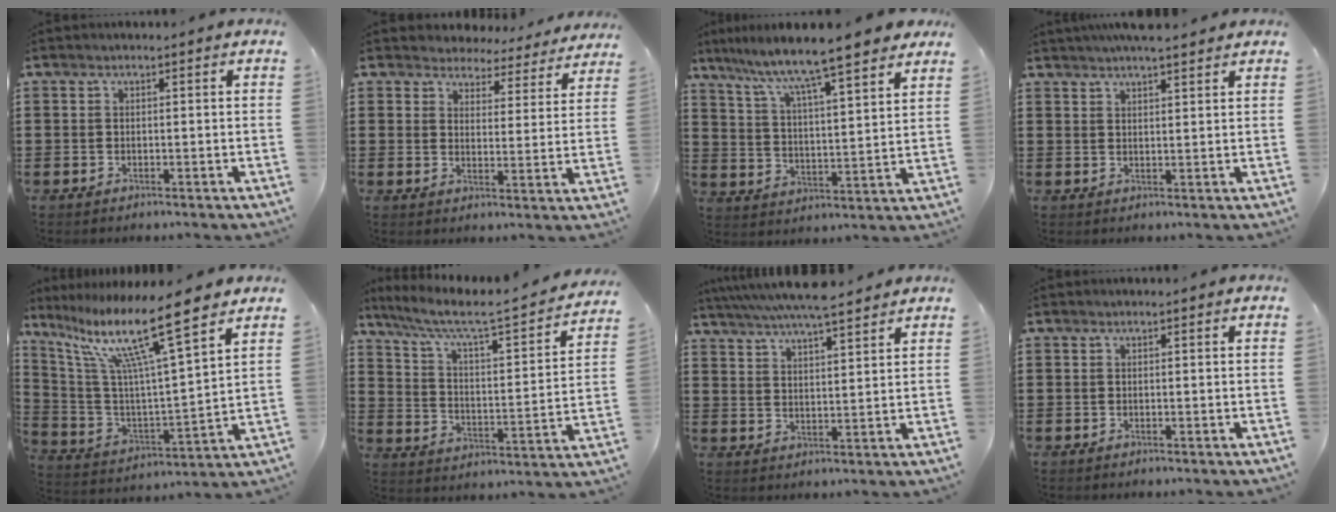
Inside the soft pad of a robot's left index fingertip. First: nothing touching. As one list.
[{"total": 4.5, "force": [4.4, 0.8, -0.1], "torque": [-0.016, -0.032, 0.075]}, {"total": 7.8, "force": [7.0, -0.2, 3.6], "torque": [-0.099, -0.048, 0.111]}, {"total": 3.9, "force": [3.5, 0.1, 1.6], "torque": [-0.040, -0.003, 0.065]}, {"total": 14.4, "force": [10.1, 1.0, 10.3], "torque": [-0.221, -0.058, 0.162]}, {"total": 5.7, "force": [4.4, 0.5, 3.6], "torque": [-0.091, -0.036, 0.063]}, {"total": 6.4, "force": [5.8, -0.1, 2.5], "torque": [-0.066, -0.023, 0.103]}, {"total": 0.0}]